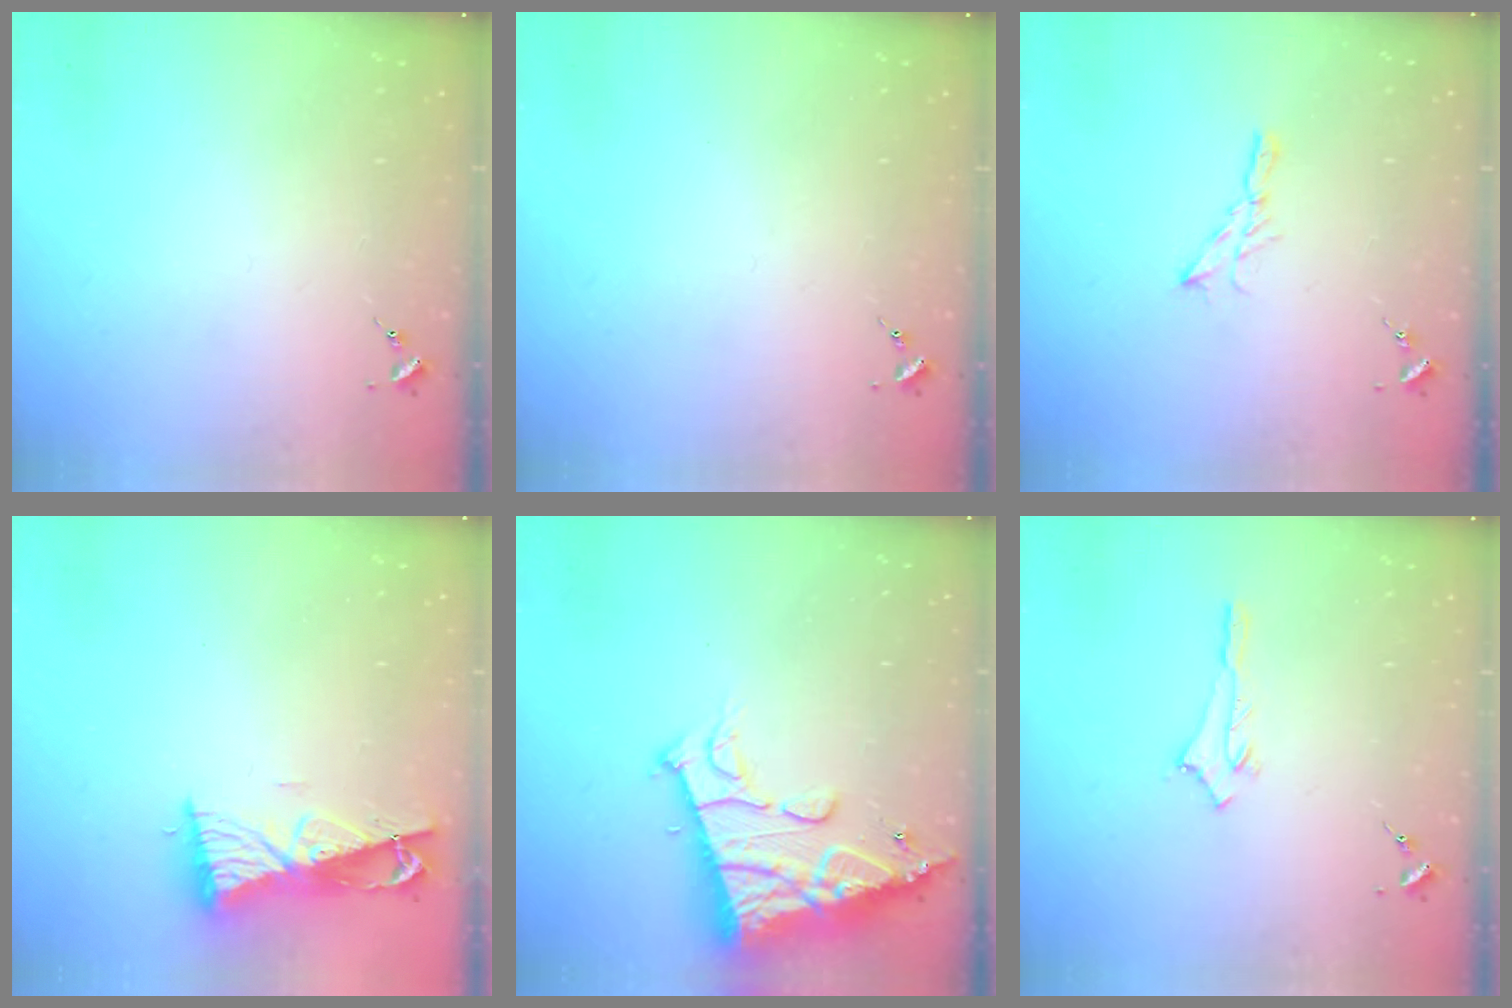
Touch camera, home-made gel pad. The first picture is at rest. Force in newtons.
{"total": 0.0}
{"total": 5.3, "press": 5.3, "slide": 0.2}
{"total": 8.5, "press": 8.4, "slide": 1.0}
{"total": 16.0, "press": 15.9, "slide": 1.8}
{"total": 2.9, "press": 2.9, "slide": 0.2}